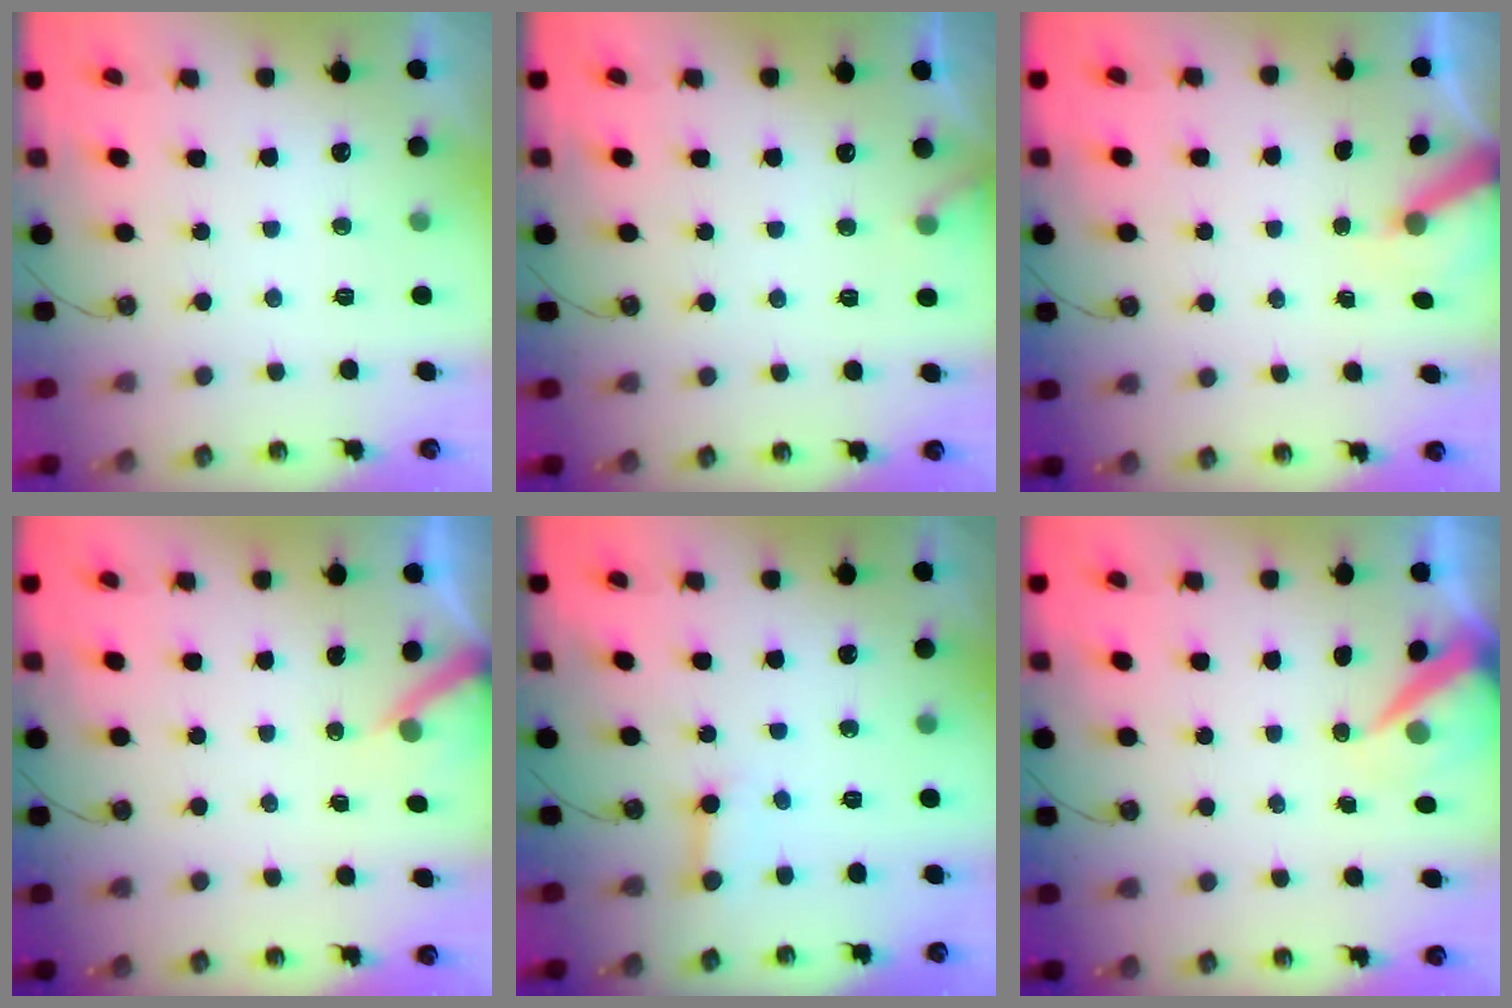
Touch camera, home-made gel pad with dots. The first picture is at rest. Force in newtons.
{"total": 5.4, "press": 5.4, "slide": 0.4}
{"total": 5.4, "press": 5.4, "slide": 0.3}
{"total": 4.1, "press": 4.0, "slide": 0.2}
{"total": 3.6, "press": 3.5, "slide": 0.3}
{"total": 6.1, "press": 6.1, "slide": 0.6}